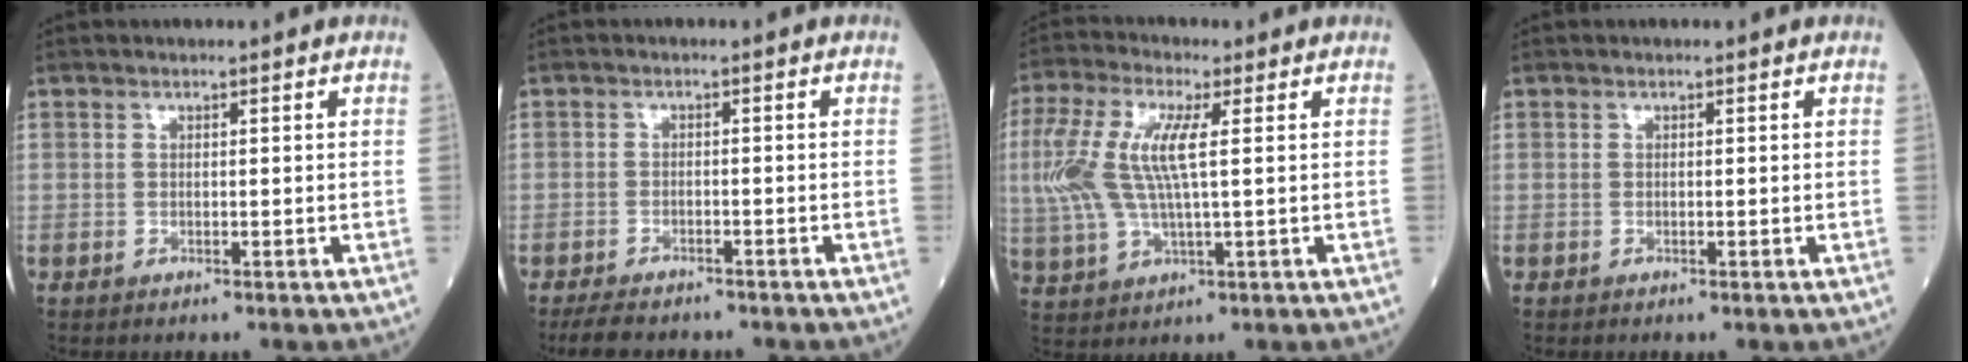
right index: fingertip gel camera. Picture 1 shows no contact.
{"total": 5.7, "force": [-5.0, 1.8, 2.2], "torque": [-0.038, -0.008, -0.075]}
{"total": 11.9, "force": [1.9, 3.4, 11.2], "torque": [-0.270, 0.015, 0.038]}
{"total": 0.0}